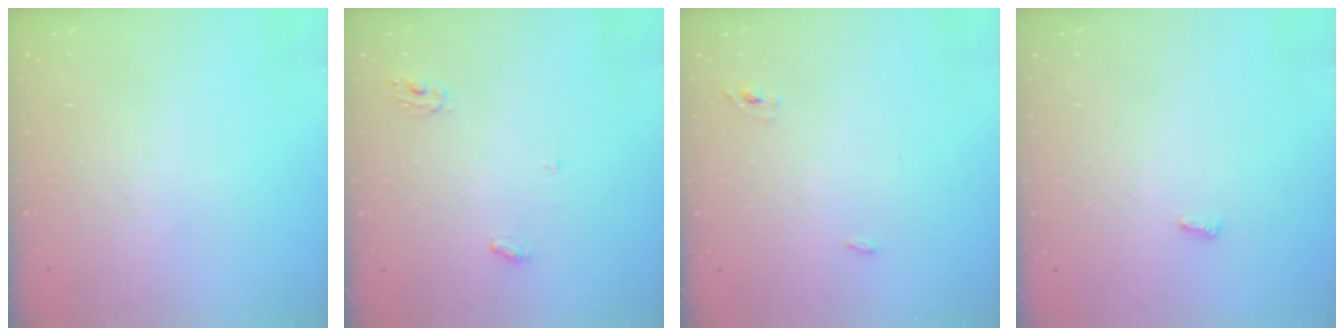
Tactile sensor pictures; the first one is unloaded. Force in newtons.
{"total": 4.1, "press": 4.1, "slide": 0.2}
{"total": 3.0, "press": 2.8, "slide": 1.1}
{"total": 2.8, "press": 2.8, "slide": 0.4}